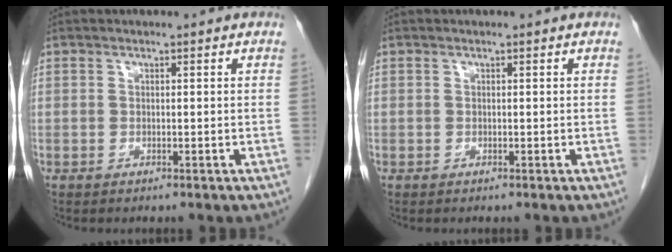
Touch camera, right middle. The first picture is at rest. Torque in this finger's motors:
{"motor_torque": [0.08, 0.21, -0.02, -0.01]}